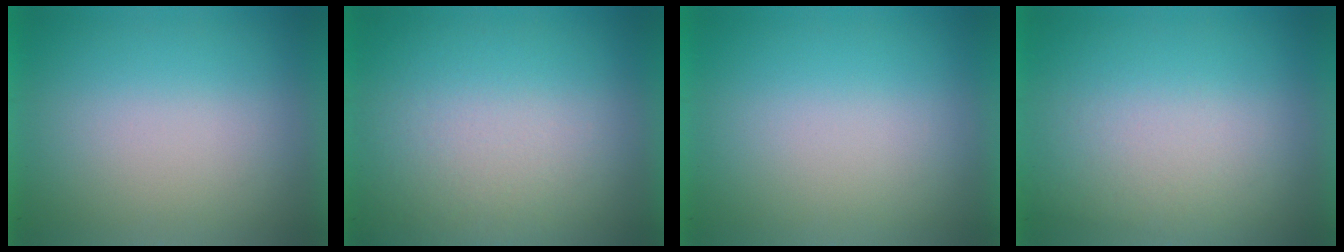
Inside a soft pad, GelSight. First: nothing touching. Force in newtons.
{"total": 2.7}
{"total": 0.0}
{"total": 2.3}